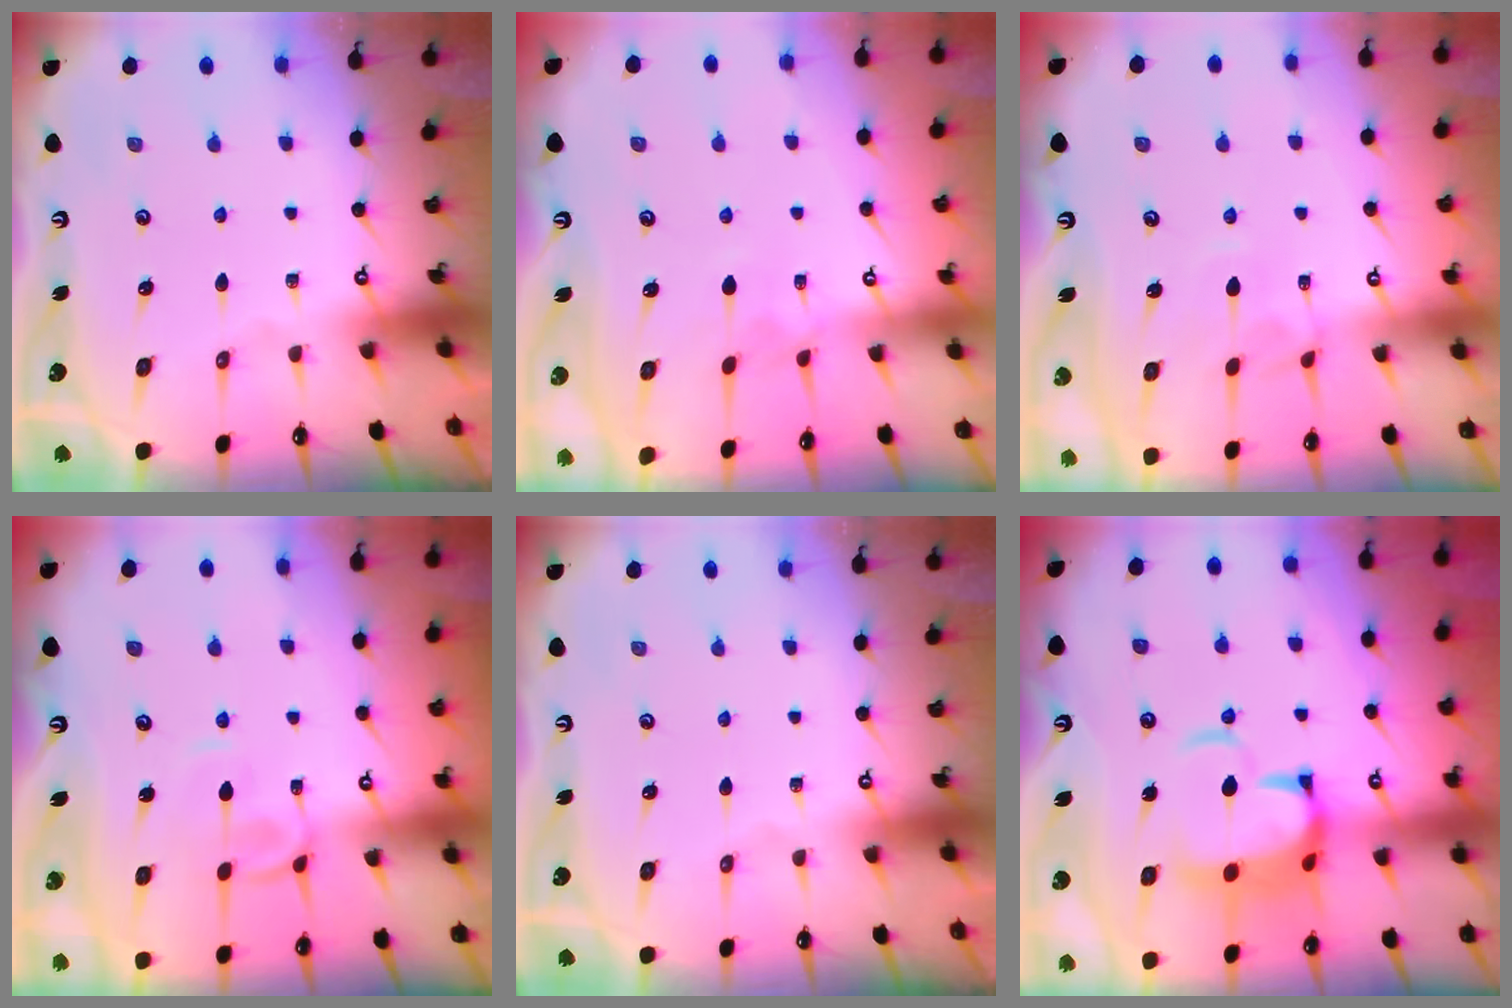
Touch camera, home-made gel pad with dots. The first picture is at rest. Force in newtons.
{"total": 3.0, "press": 2.9, "slide": 0.3}
{"total": 3.0, "press": 3.0, "slide": 0.2}
{"total": 1.9, "press": 1.9, "slide": 0.5}
{"total": 0.0}
{"total": 7.5, "press": 7.4, "slide": 1.3}